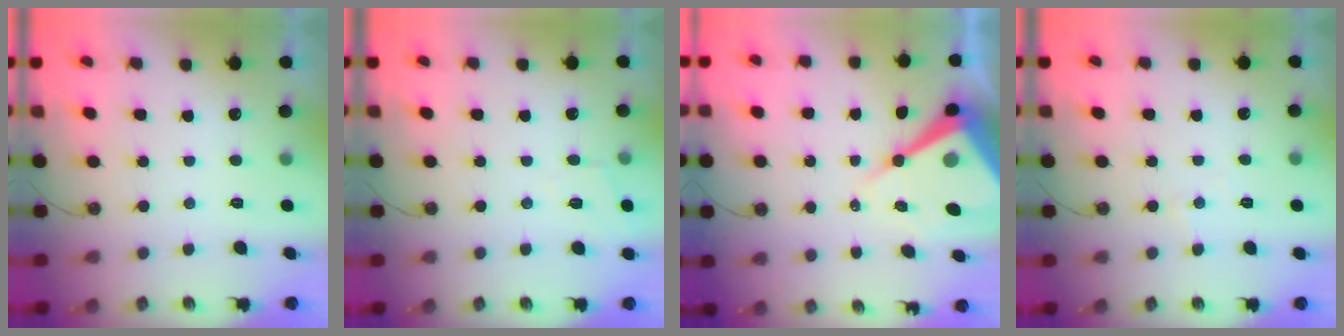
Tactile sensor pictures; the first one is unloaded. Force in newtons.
{"total": 4.9, "press": 4.8, "slide": 0.8}
{"total": 16.6, "press": 16.6, "slide": 1.6}
{"total": 4.1, "press": 4.0, "slide": 0.8}